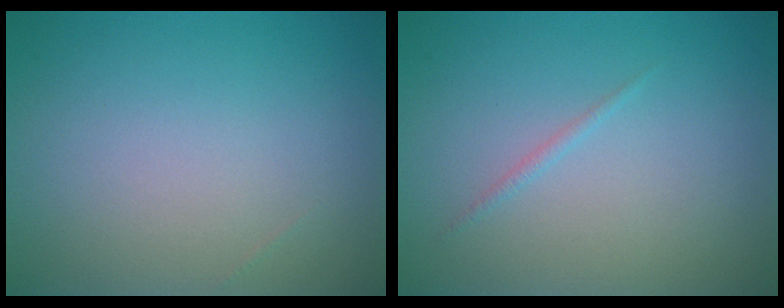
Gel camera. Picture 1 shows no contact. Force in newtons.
{"total": 0.5, "press": 0.5, "slide": 0.1}